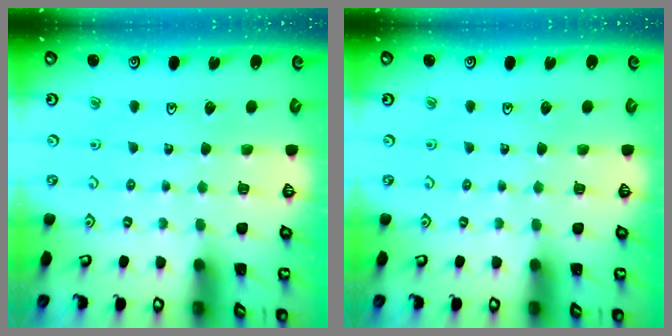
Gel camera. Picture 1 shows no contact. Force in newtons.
{"total": 0.0}